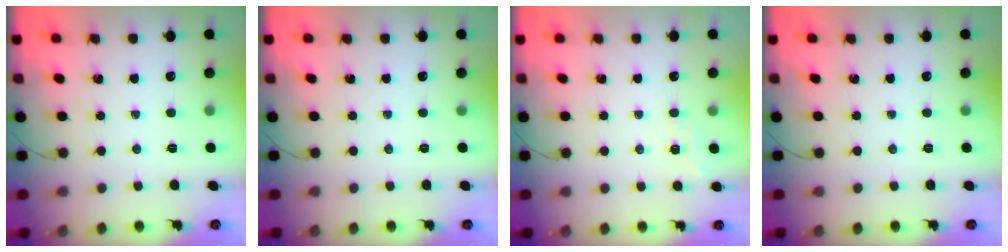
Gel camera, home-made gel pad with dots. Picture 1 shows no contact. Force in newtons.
{"total": 0.0}
{"total": 5.2, "press": 4.9, "slide": 1.5}
{"total": 0.0}